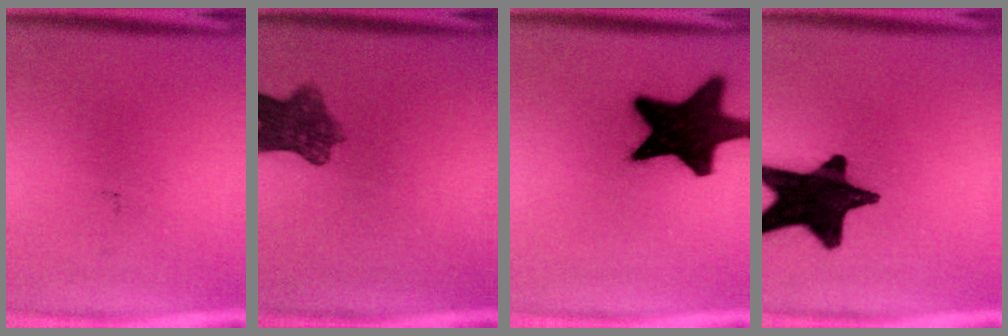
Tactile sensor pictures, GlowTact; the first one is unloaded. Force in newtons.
{"total": 7.3}
{"total": 19.8}
{"total": 17.7}